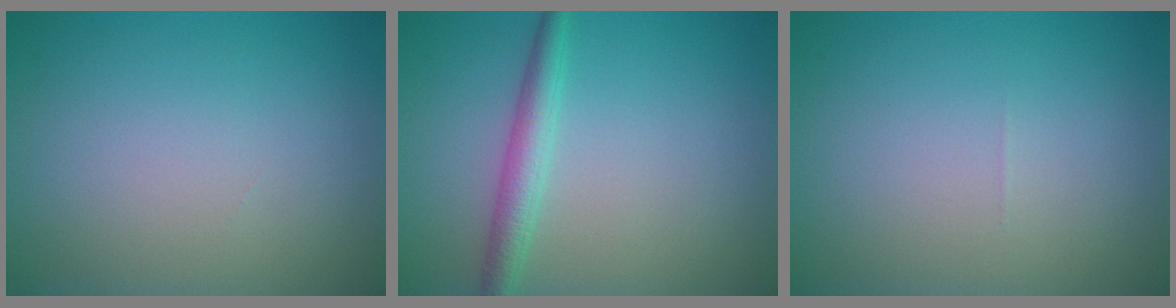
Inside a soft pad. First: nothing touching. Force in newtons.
{"total": 2.7, "press": 2.7, "slide": 0.0}
{"total": 0.0}